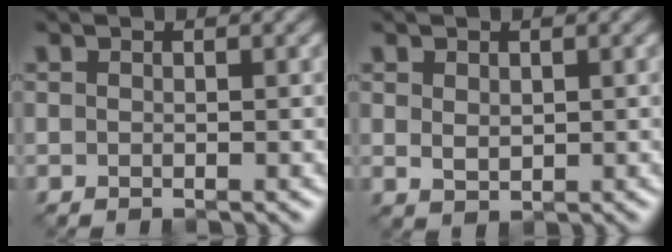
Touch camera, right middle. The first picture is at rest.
{"total": 1.5, "force": [0.4, 1.0, 1.0], "torque": [-0.018, -0.002, 0.013]}